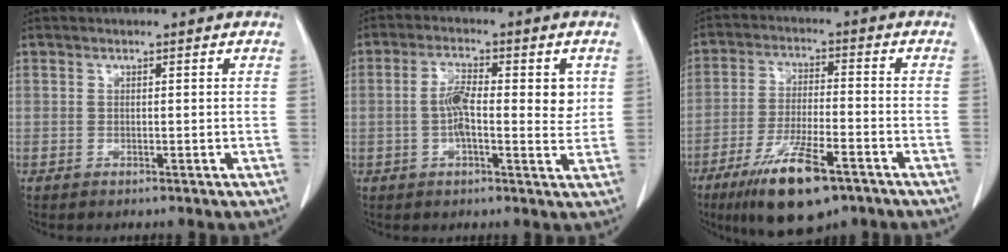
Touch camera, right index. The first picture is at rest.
{"total": 8.2, "force": [0.8, 2.7, 7.7], "torque": [-0.131, 0.008, 0.007]}
{"total": 12.8, "force": [-7.9, 3.1, 9.7], "torque": [-0.181, -0.020, -0.130]}